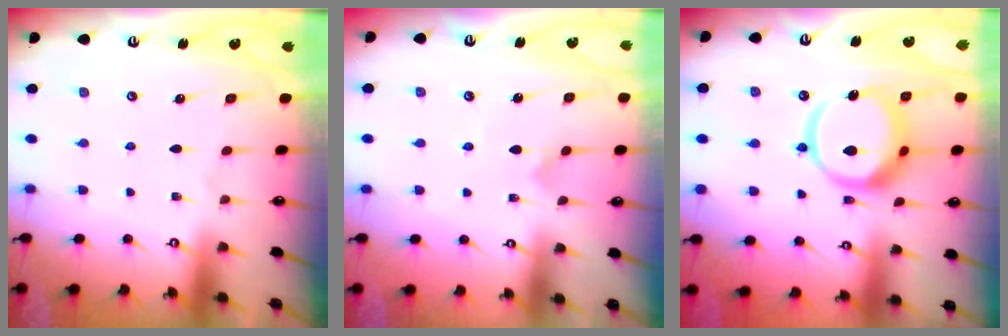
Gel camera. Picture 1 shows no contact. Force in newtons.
{"total": 2.9, "press": 2.9, "slide": 0.2}
{"total": 14.6, "press": 14.5, "slide": 1.3}